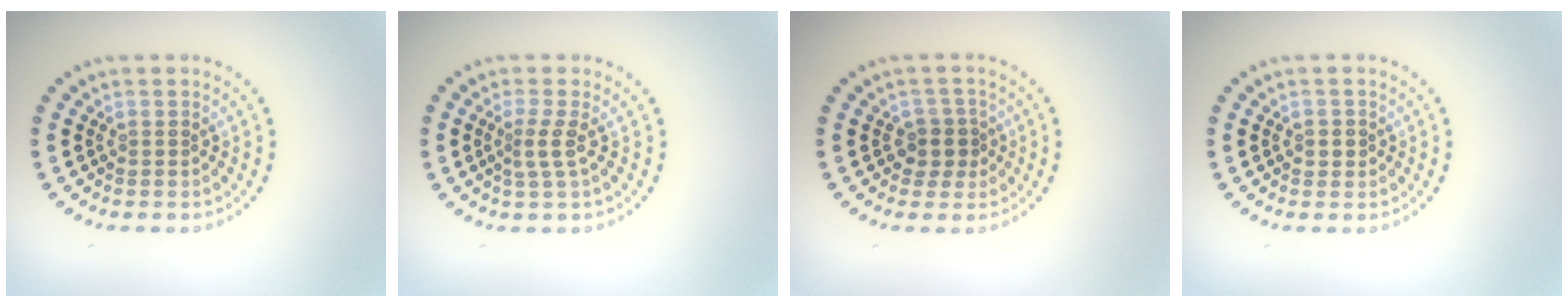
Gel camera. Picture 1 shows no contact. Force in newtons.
{"total": 1.8, "press": 1.2, "slide": 1.4}
{"total": 2.2, "press": 1.9, "slide": 1.1}
{"total": 1.1, "press": 1.1, "slide": 0.4}